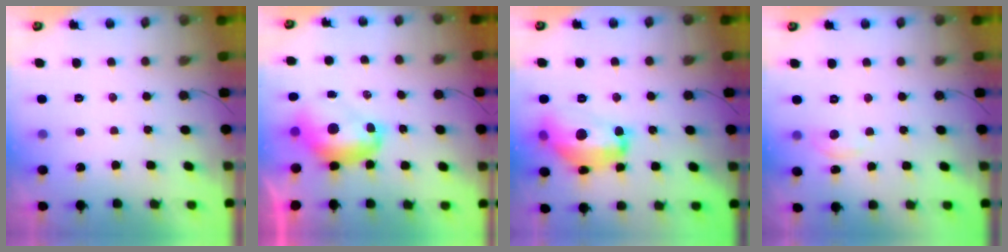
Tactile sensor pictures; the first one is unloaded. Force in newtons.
{"total": 10.1, "press": 10.0, "slide": 1.1}
{"total": 18.4, "press": 18.4, "slide": 1.2}
{"total": 2.9, "press": 2.9, "slide": 0.3}